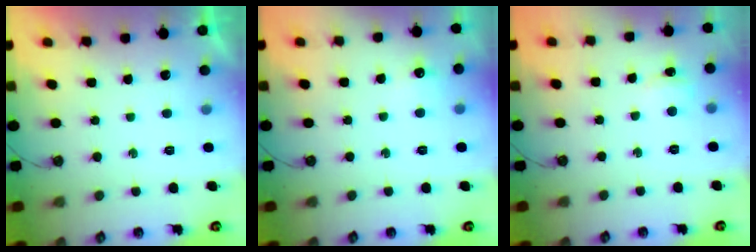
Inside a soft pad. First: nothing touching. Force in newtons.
{"total": 5.6, "press": 5.6, "slide": 0.8}
{"total": 5.1, "press": 4.7, "slide": 2.0}